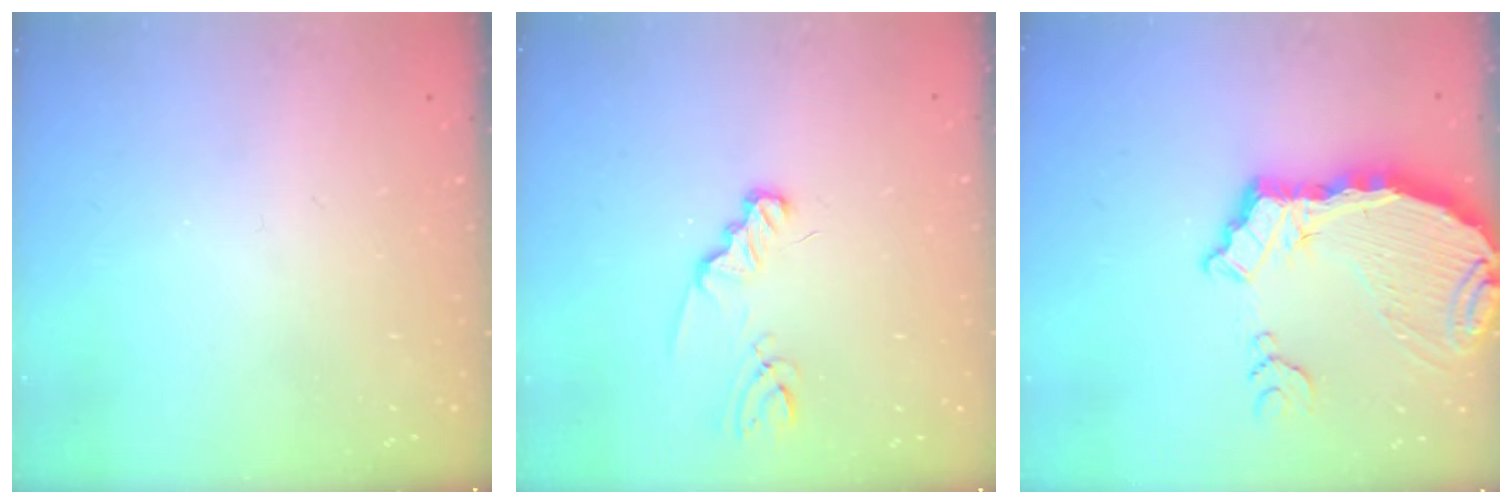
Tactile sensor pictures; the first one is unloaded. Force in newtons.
{"total": 2.7, "press": 2.7, "slide": 0.4}
{"total": 11.2, "press": 11.1, "slide": 1.2}